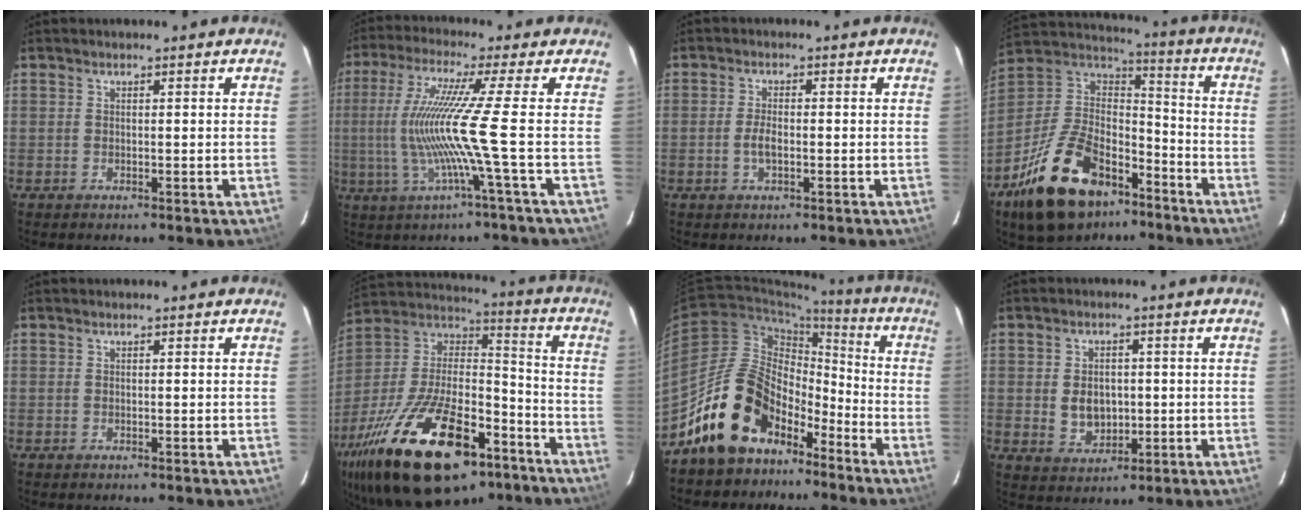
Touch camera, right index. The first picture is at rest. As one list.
[{"total": 11.1, "force": [-2.1, -3.3, 10.4], "torque": [-0.188, -0.016, -0.029]}, {"total": 2.8, "force": [-0.8, 1.1, 2.4], "torque": [-0.051, -0.001, -0.014]}, {"total": 24.5, "force": [-15.0, 13.1, 14.2], "torque": [-0.301, 0.007, -0.242]}, {"total": 0.0}, {"total": 34.1, "force": [-19.7, 15.1, 23.4], "torque": [-0.457, -0.018, -0.306]}, {"total": 15.7, "force": [-11.0, 9.2, 6.5], "torque": [-0.131, 0.029, -0.176]}, {"total": 6.2, "force": [-0.2, 4.8, 3.9], "torque": [-0.074, 0.000, 0.007]}]